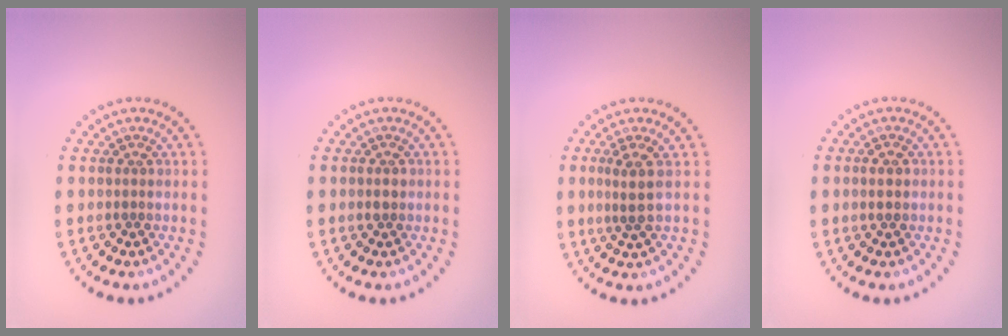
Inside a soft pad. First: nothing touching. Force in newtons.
{"total": 1.1, "press": 1.1, "slide": 0.0}
{"total": 2.0, "press": 1.3, "slide": 1.6}
{"total": 1.5, "press": 1.5, "slide": 0.1}